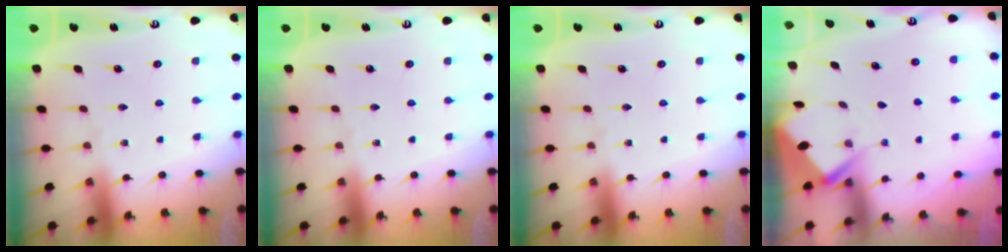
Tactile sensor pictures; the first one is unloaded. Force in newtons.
{"total": 0.0}
{"total": 0.0}
{"total": 3.0, "press": 2.9, "slide": 0.4}